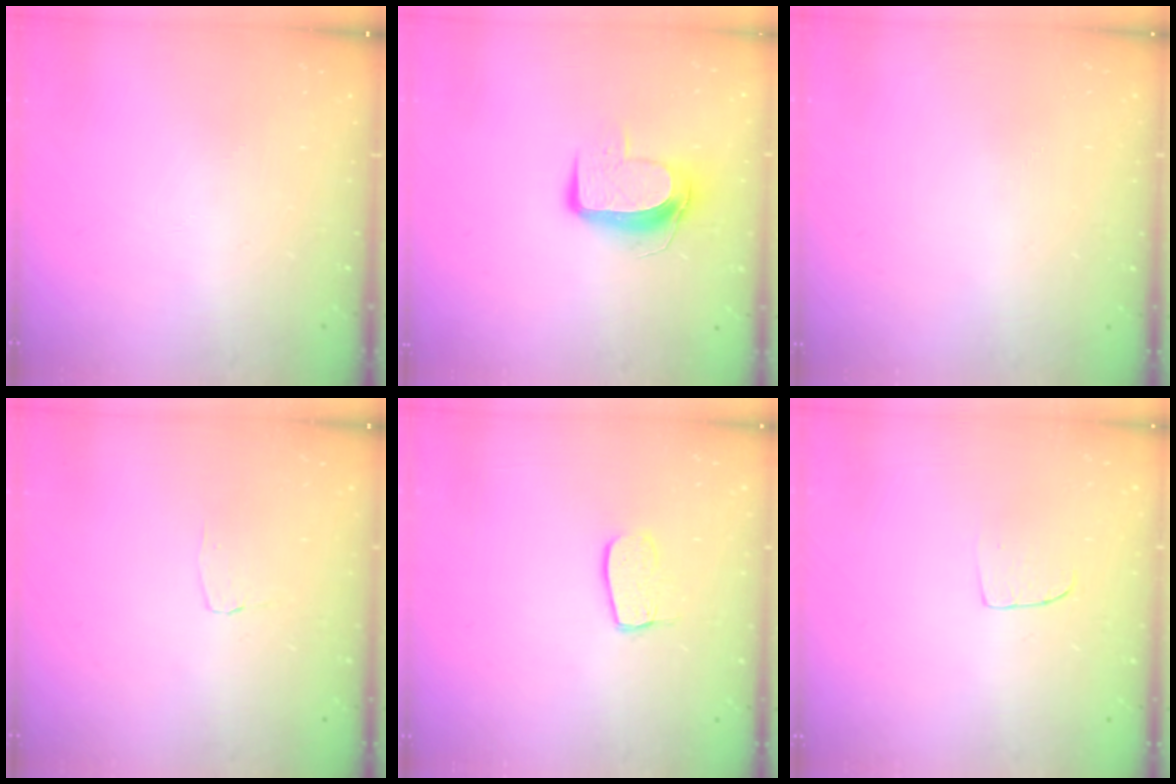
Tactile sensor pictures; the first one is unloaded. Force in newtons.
{"total": 9.7, "press": 9.7, "slide": 0.8}
{"total": 0.0}
{"total": 2.9, "press": 2.8, "slide": 0.3}
{"total": 7.5, "press": 7.5, "slide": 0.6}
{"total": 5.5, "press": 5.5, "slide": 0.3}